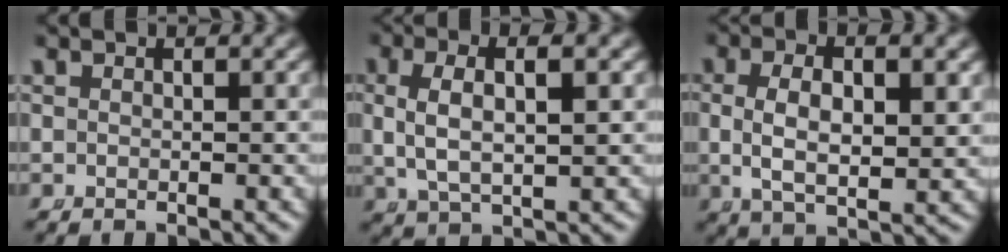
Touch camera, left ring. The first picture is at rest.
{"total": 4.7, "force": [0.8, 2.2, 4.1], "torque": [-0.091, -0.003, 0.027]}
{"total": 5.5, "force": [0.5, 2.7, 4.8], "torque": [-0.094, -0.010, 0.020]}